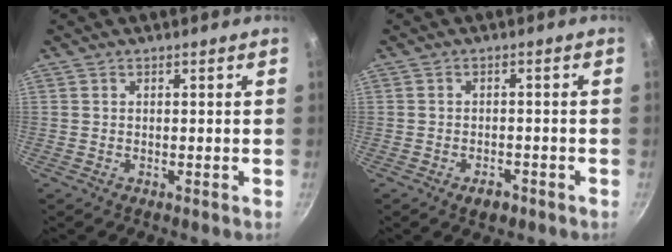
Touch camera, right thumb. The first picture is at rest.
{"total": 3.2, "force": [-1.9, 1.8, 1.8], "torque": [-0.021, 0.016, -0.024]}